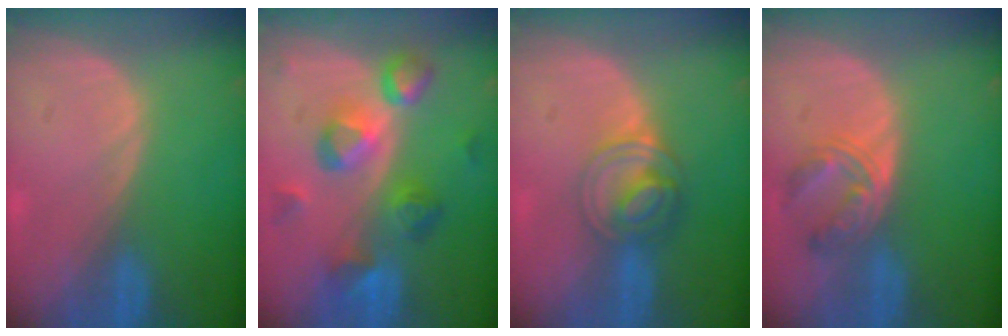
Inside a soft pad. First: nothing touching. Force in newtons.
{"total": 8.8, "press": 8.5, "slide": 2.4}
{"total": 6.3, "press": 5.4, "slide": 3.2}
{"total": 5.4, "press": 5.1, "slide": 1.8}